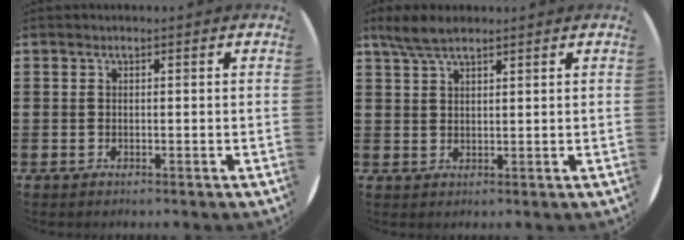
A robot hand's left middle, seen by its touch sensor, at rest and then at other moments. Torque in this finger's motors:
{"motor_torque": [0.59, -0.51, 0.07, 0.02]}